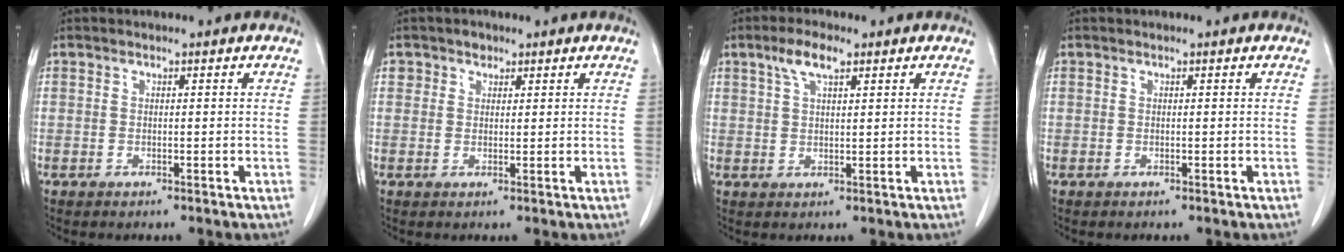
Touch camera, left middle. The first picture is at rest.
{"total": 1.7, "force": [1.0, 1.3, 0.2], "torque": [0.003, 0.000, 0.012]}
{"total": 4.3, "force": [2.6, 1.1, 3.3], "torque": [-0.070, 0.009, 0.053]}
{"total": 0.0}